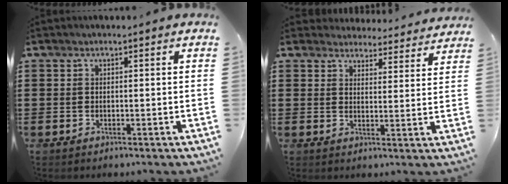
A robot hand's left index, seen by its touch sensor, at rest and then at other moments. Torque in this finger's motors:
{"motor_torque": [0.05, -0.03, 0.07, -0.04]}